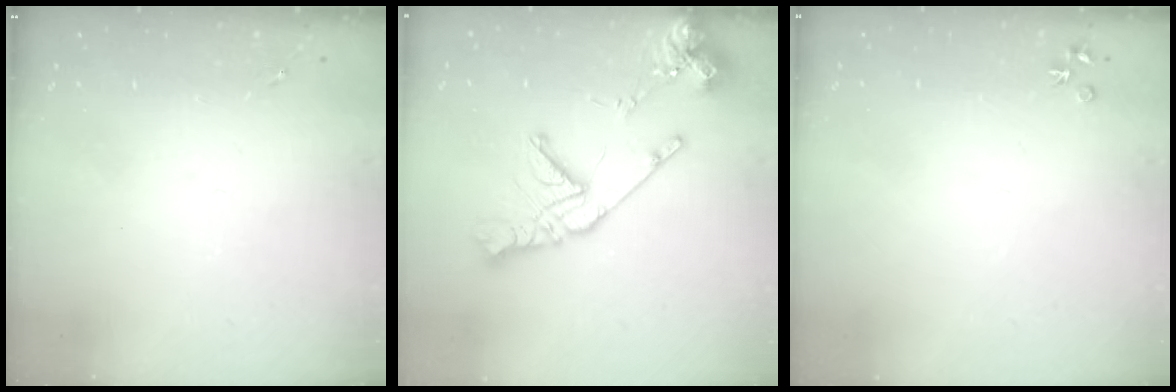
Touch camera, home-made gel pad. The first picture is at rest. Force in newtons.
{"total": 16.1, "press": 16.0, "slide": 2.0}
{"total": 4.0, "press": 4.0, "slide": 0.6}